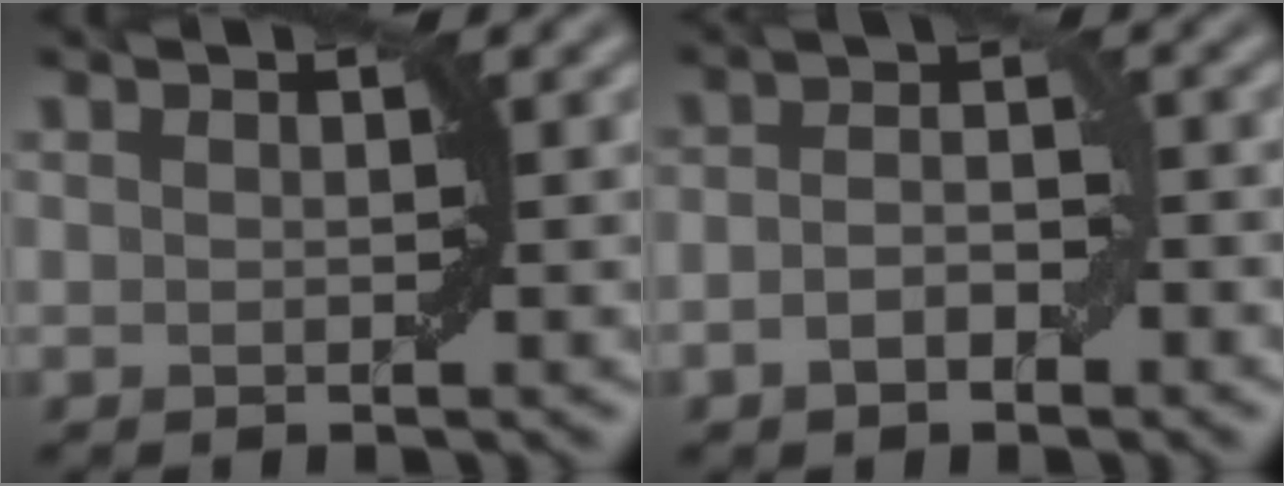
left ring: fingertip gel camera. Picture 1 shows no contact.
{"total": 2.9, "force": [-1.1, 1.5, 2.2], "torque": [-0.041, 0.003, -0.024]}